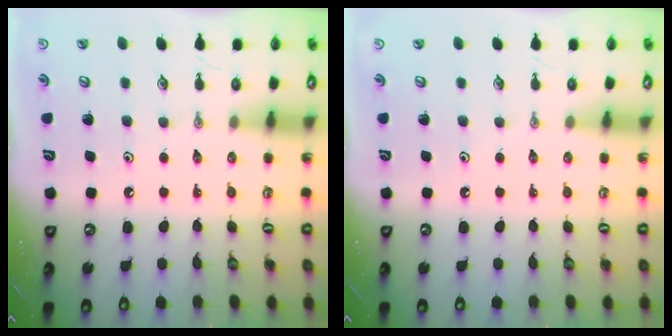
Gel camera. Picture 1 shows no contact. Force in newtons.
{"total": 0.0}